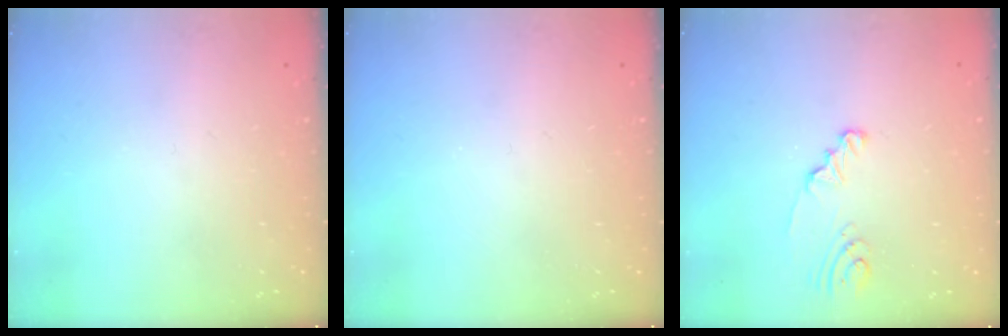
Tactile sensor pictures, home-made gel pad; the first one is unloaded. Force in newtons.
{"total": 0.0}
{"total": 2.8, "press": 2.8, "slide": 0.3}